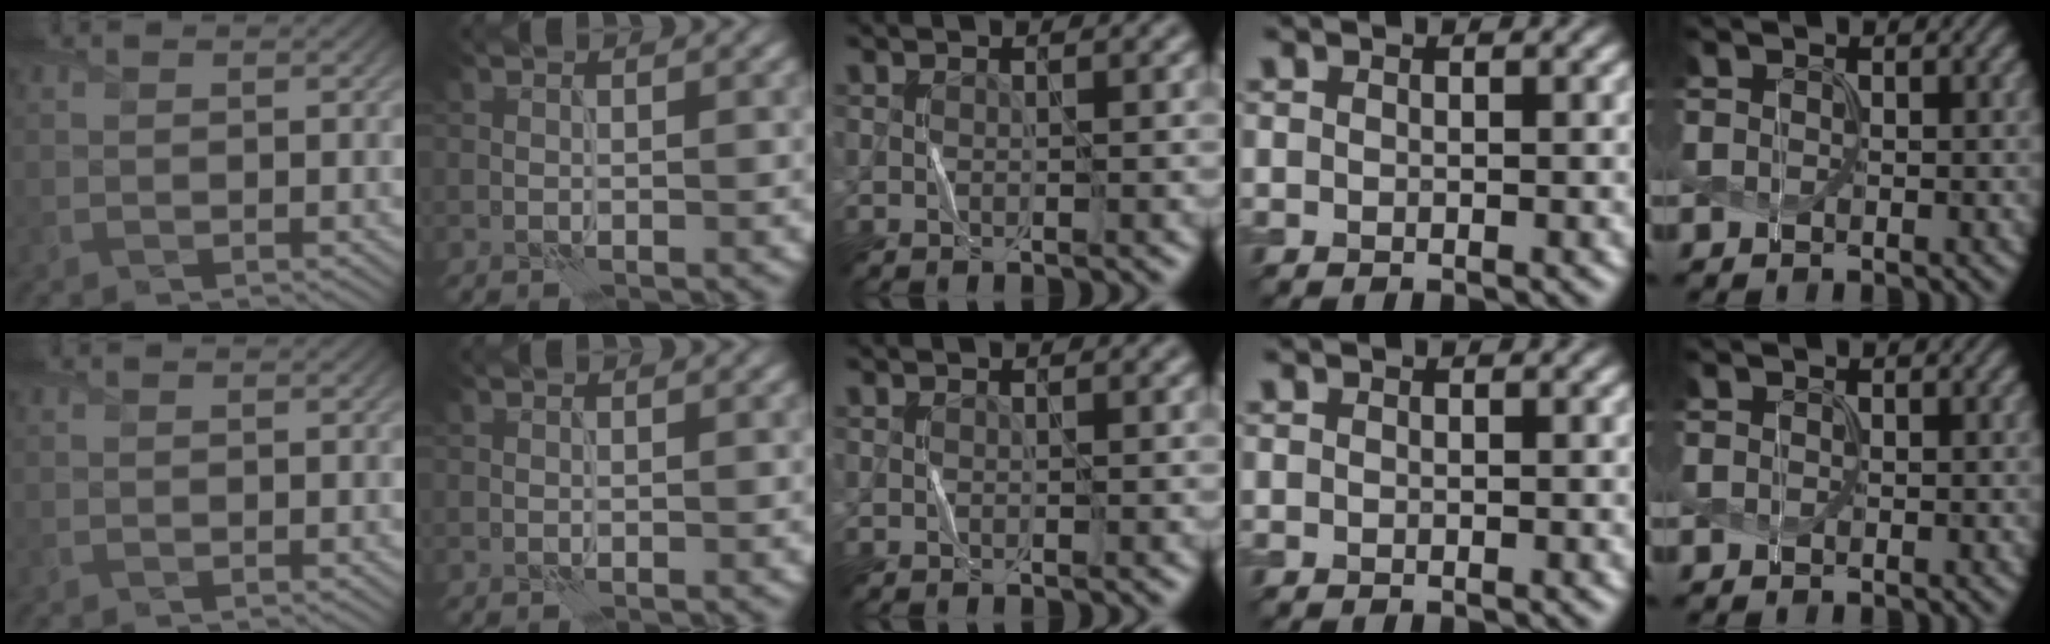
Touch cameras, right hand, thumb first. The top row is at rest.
{}